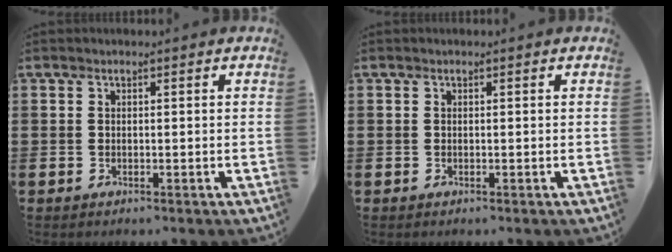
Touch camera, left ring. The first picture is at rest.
{"total": 0.0}